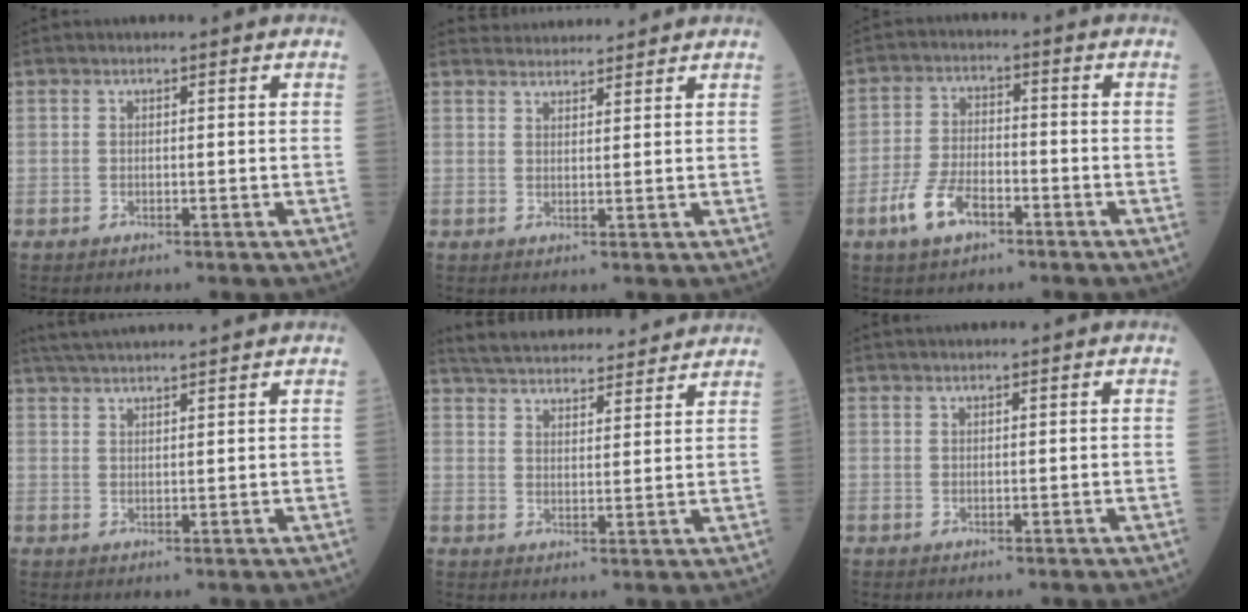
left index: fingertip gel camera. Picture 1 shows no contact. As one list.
[{"total": 4.9, "force": [4.8, 0.5, 0.3], "torque": [-0.010, 0.029, 0.074]}, {"total": 7.0, "force": [-4.0, 3.1, 4.8], "torque": [-0.108, -0.005, -0.080]}, {"total": 9.8, "force": [9.0, -0.3, 3.7], "torque": [-0.068, 0.035, 0.136]}, {"total": 19.4, "force": [18.4, 2.8, 5.7], "torque": [-0.097, 0.026, 0.256]}, {"total": 2.8, "force": [2.7, -0.2, 0.9], "torque": [-0.008, 0.026, 0.041]}]